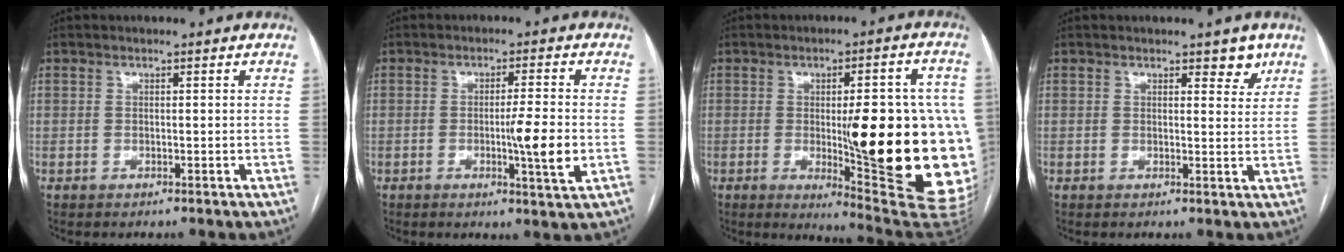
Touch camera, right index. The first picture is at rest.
{"total": 7.0, "force": [-1.3, -0.3, 6.9], "torque": [-0.105, -0.012, -0.021]}
{"total": 23.5, "force": [-2.6, 4.0, 23.0], "torque": [-0.210, 0.002, -0.016]}
{"total": 2.9, "force": [2.0, 1.3, 1.5], "torque": [-0.010, -0.008, 0.024]}